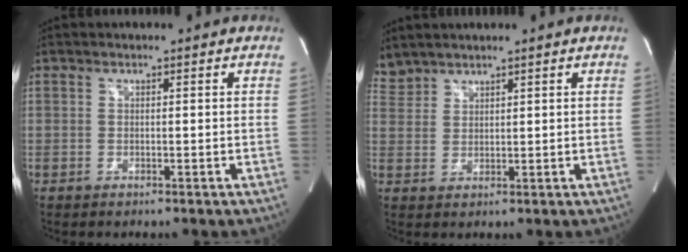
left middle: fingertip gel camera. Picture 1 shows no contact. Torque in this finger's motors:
{"motor_torque": [0.21, -0.51, 0.03, 0.05]}